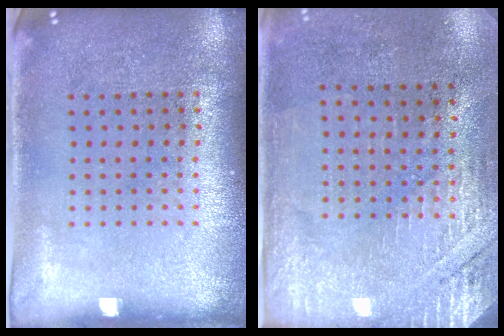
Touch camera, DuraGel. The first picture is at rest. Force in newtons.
{"total": 2.7, "press": 2.4, "slide": 1.2}